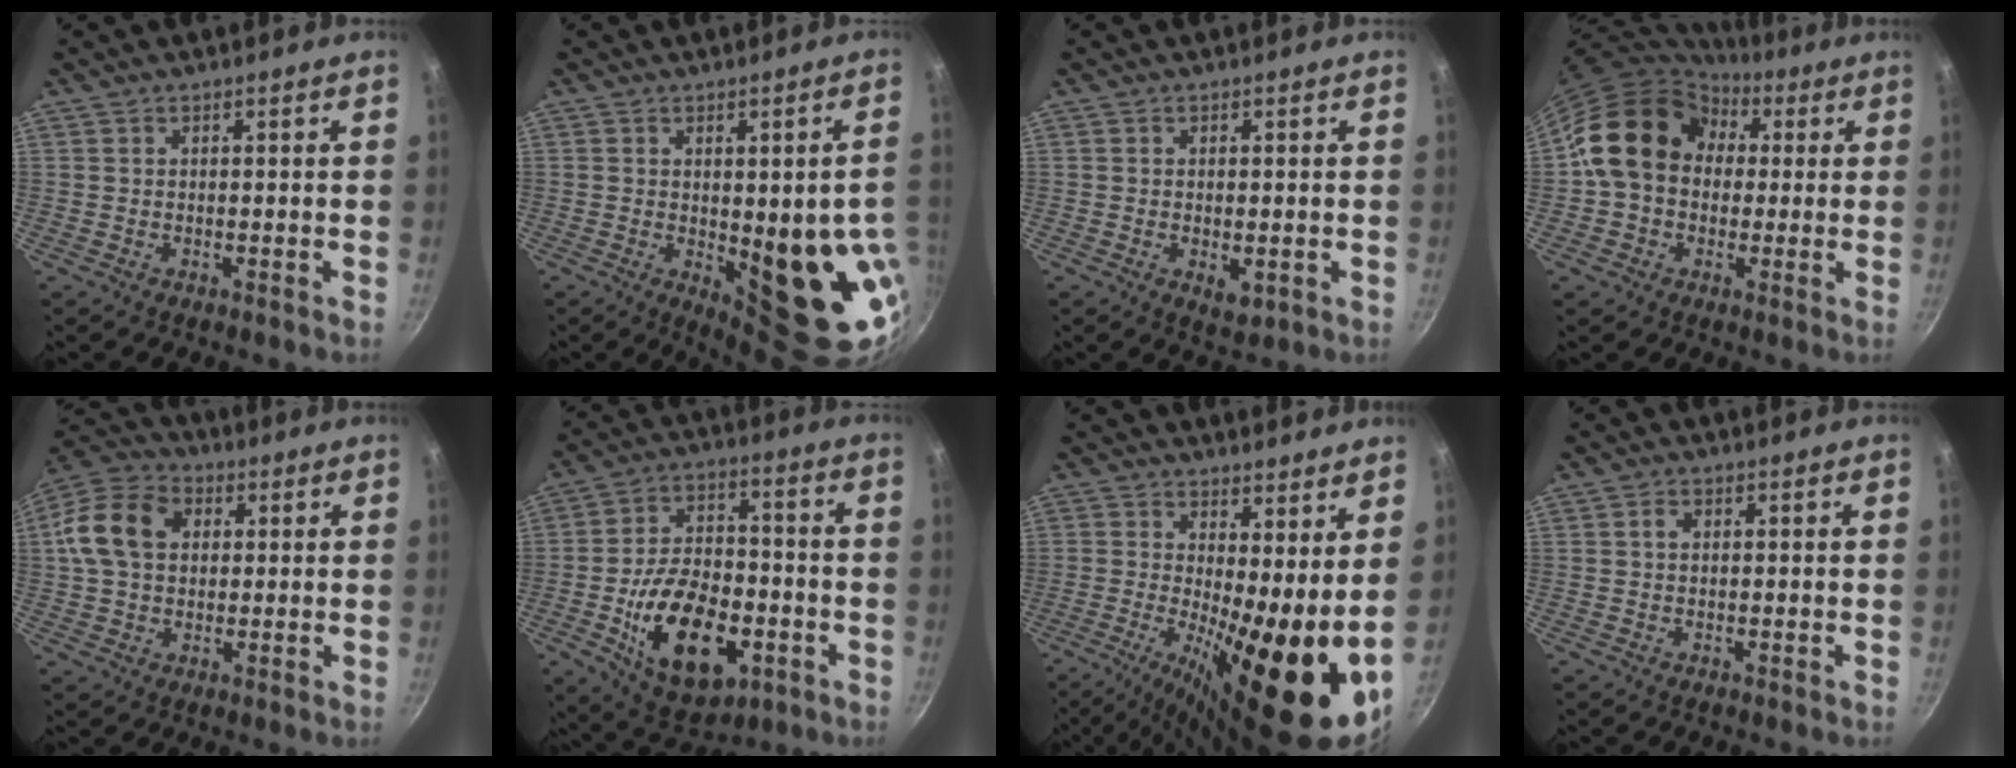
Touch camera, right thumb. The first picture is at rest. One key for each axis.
{"total": 16.7, "fx": -1.9, "fy": 6.1, "fz": 15.5, "tx": -0.159, "ty": -0.021, "tz": -0.010}
{"total": 3.2, "fx": -0.7, "fy": 1.7, "fz": 2.6, "tx": -0.040, "ty": -0.012, "tz": -0.006}
{"total": 16.5, "fx": 2.9, "fy": 13.1, "fz": 9.5, "tx": -0.134, "ty": 0.035, "tz": 0.035}
{"total": 13.1, "fx": 2.4, "fy": 9.7, "fz": 8.4, "tx": -0.140, "ty": 0.021, "tz": 0.027}
{"total": 20.6, "fx": -6.3, "fy": 12.0, "fz": 15.6, "tx": -0.236, "ty": 0.028, "tz": -0.091}
{"total": 15.4, "fx": -0.4, "fy": 4.2, "fz": 14.8, "tx": -0.219, "ty": -0.018, "tz": -0.008}
{"total": 1.6, "fx": 0.3, "fy": 1.1, "fz": 1.1, "tx": -0.018, "ty": 0.005, "tz": 0.003}